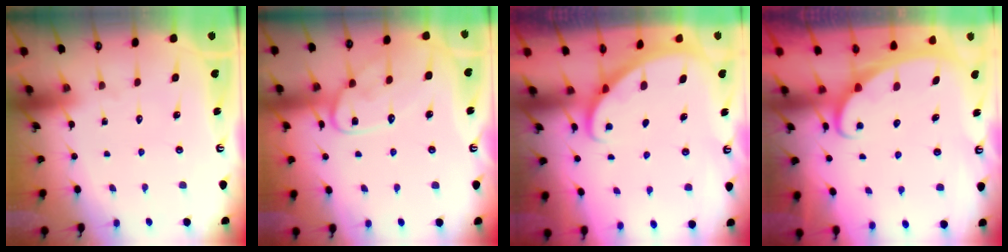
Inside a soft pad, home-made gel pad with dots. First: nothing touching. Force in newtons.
{"total": 12.4, "press": 12.3, "slide": 1.1}
{"total": 2.0, "press": 2.0, "slide": 0.1}
{"total": 2.6, "press": 2.6, "slide": 0.3}